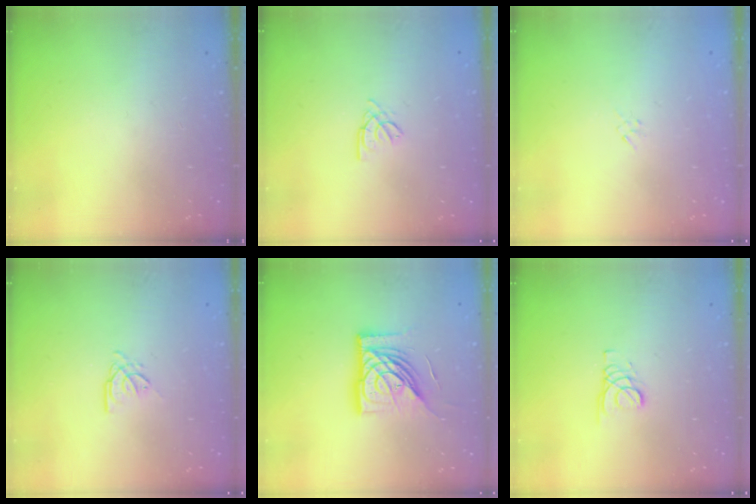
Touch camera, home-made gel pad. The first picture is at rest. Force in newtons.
{"total": 2.3, "press": 2.3, "slide": 0.5}
{"total": 1.3, "press": 1.3, "slide": 0.4}
{"total": 0.9, "press": 0.8, "slide": 0.2}
{"total": 16.5, "press": 16.3, "slide": 2.1}
{"total": 1.8, "press": 1.8, "slide": 0.2}